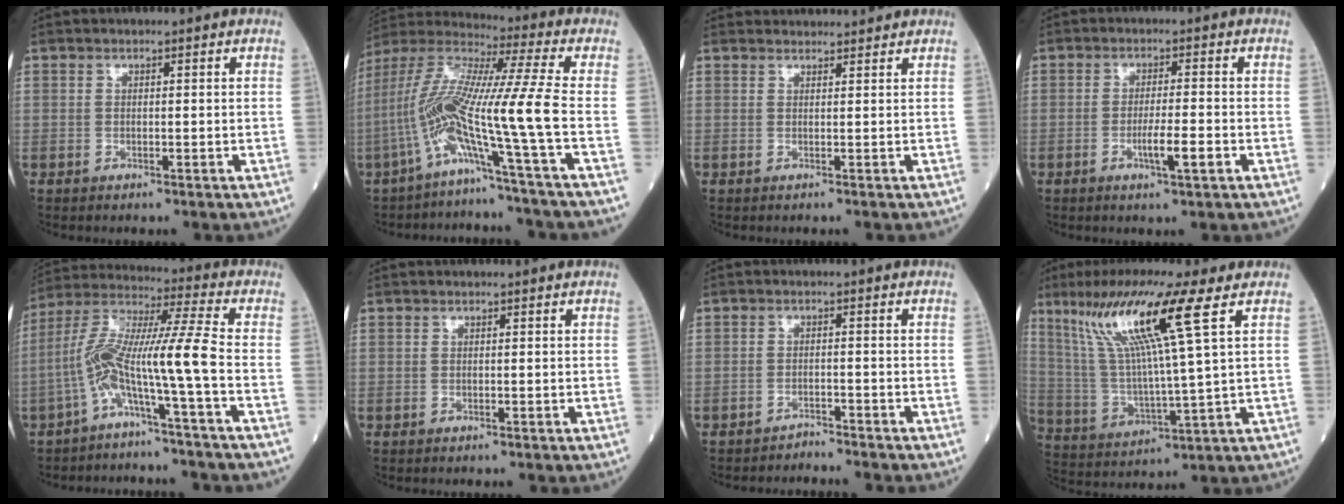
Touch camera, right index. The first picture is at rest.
{"total": 14.6, "force": [-5.4, -2.6, 13.4], "torque": [-0.275, 0.009, -0.113]}
{"total": 4.7, "force": [4.7, 0.5, 0.7], "torque": [-0.011, 0.033, 0.052]}
{"total": 4.4, "force": [-1.6, 0.1, 4.1], "torque": [-0.069, -0.004, -0.027]}
{"total": 10.5, "force": [-4.0, -1.4, 9.6], "torque": [-0.196, 0.026, -0.082]}
{"total": 0.0}
{"total": 2.3, "force": [-2.1, -0.5, -0.7], "torque": [0.019, -0.009, -0.033]}
{"total": 15.4, "force": [7.7, -0.9, 13.3], "torque": [-0.268, 0.013, 0.141]}